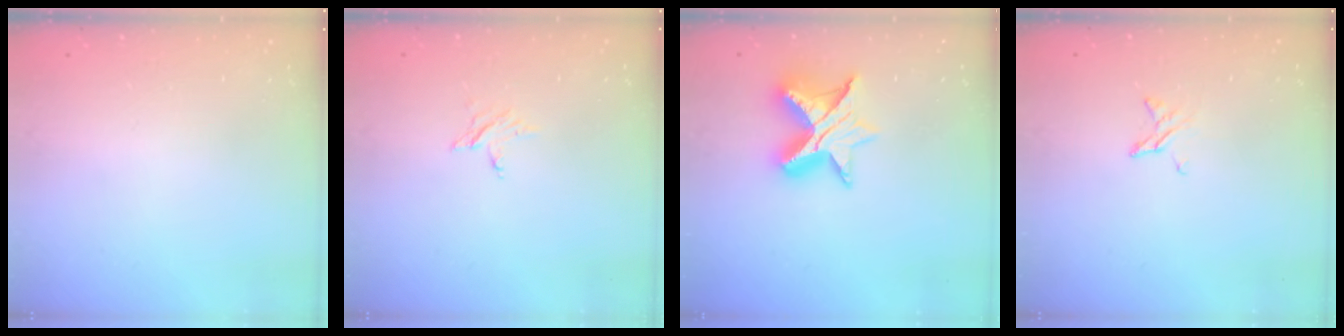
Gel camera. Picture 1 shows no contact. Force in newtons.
{"total": 2.7, "press": 2.7, "slide": 0.3}
{"total": 11.6, "press": 11.5, "slide": 0.7}
{"total": 2.9, "press": 2.9, "slide": 0.3}